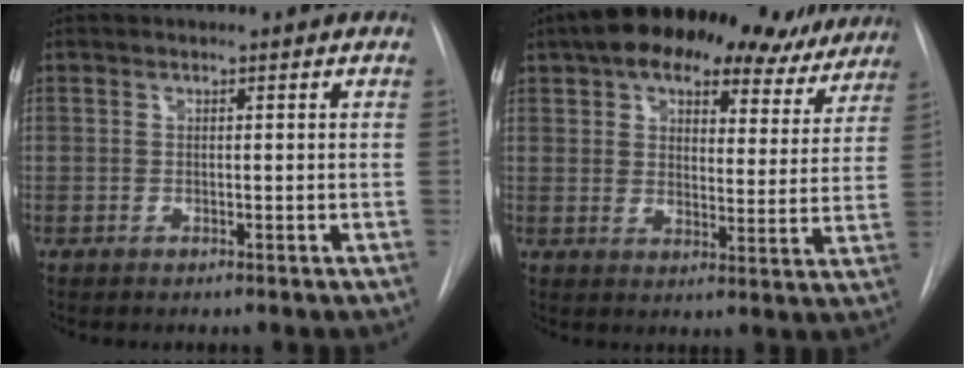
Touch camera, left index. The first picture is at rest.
{"total": 23.9, "force": [18.6, 9.9, 11.4], "torque": [-0.188, 0.033, 0.238]}